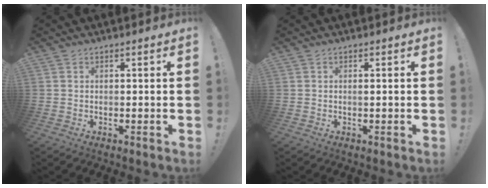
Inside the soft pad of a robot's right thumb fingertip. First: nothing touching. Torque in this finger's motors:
{"motor_torque": [-0.12, -0.25, -0.04, 0.17, 0.02]}